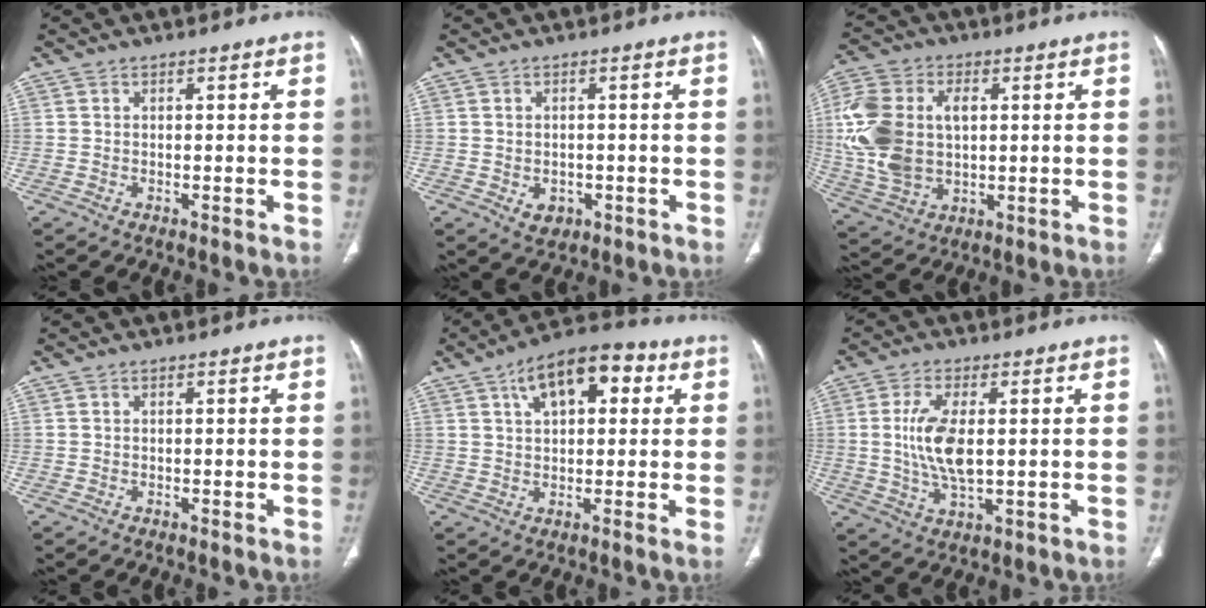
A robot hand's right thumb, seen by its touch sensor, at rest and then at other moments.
{"total": 3.3, "force": [-1.0, 2.6, 1.8], "torque": [-0.016, 0.002, -0.001]}
{"total": 17.3, "force": [1.8, 11.7, 12.6], "torque": [-0.261, 0.005, 0.040]}
{"total": 0.0}
{"total": 12.0, "force": [4.4, 5.8, 9.5], "torque": [-0.115, 0.018, 0.056]}
{"total": 9.3, "force": [0.7, 3.8, 8.4], "torque": [-0.174, -0.010, 0.018]}